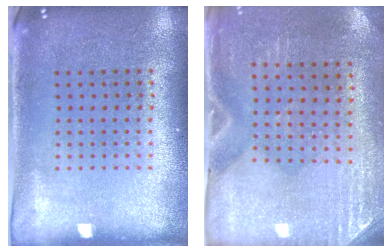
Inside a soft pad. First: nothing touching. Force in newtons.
{"total": 3.0, "press": 2.6, "slide": 1.5}